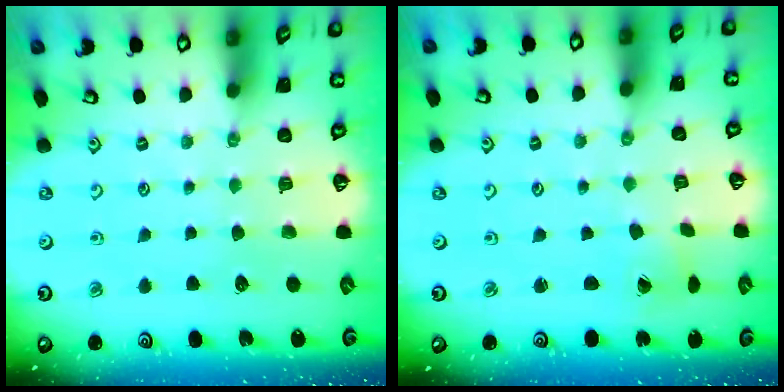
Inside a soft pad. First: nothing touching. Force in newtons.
{"total": 1.6, "press": 1.5, "slide": 0.3}